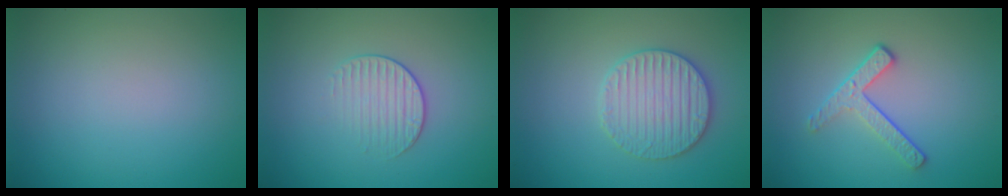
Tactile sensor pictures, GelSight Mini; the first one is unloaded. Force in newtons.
{"total": 1.7, "press": 1.1, "slide": 1.3}
{"total": 3.5, "press": 3.5, "slide": 0.4}
{"total": 2.3, "press": 1.7, "slide": 1.6}